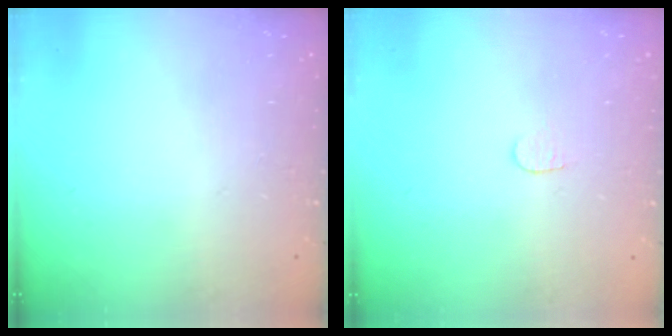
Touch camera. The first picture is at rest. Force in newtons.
{"total": 3.6, "press": 3.6, "slide": 0.3}